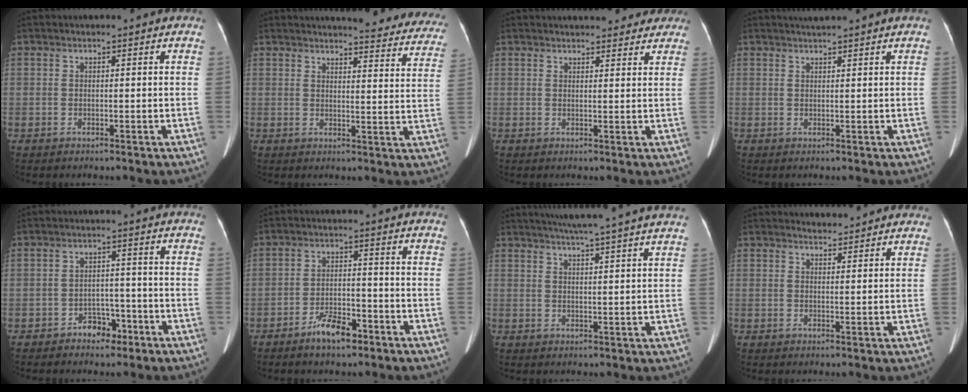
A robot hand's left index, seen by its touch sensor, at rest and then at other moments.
{"total": 20.1, "force": [19.1, 3.1, 5.3], "torque": [-0.036, -0.076, 0.193]}
{"total": 10.7, "force": [9.6, 3.3, 3.3], "torque": [-0.018, 0.017, 0.102]}
{"total": 2.3, "force": [1.9, -0.7, 1.0], "torque": [-0.010, 0.013, 0.038]}
{"total": 4.0, "force": [-2.8, 2.4, 1.5], "torque": [-0.022, 0.010, -0.041]}
{"total": 5.7, "force": [-4.1, 1.9, 3.4], "torque": [-0.068, 0.000, -0.070]}
{"total": 15.8, "force": [13.7, -0.9, 7.8], "torque": [-0.127, 0.007, 0.172]}
{"total": 3.6, "force": [3.5, 0.7, 0.3], "torque": [-0.009, 0.011, 0.040]}